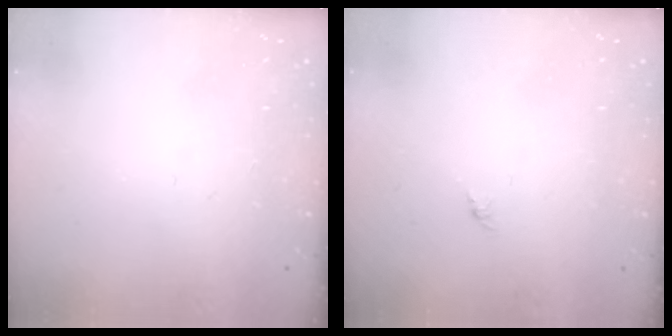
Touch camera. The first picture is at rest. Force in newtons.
{"total": 0.0}